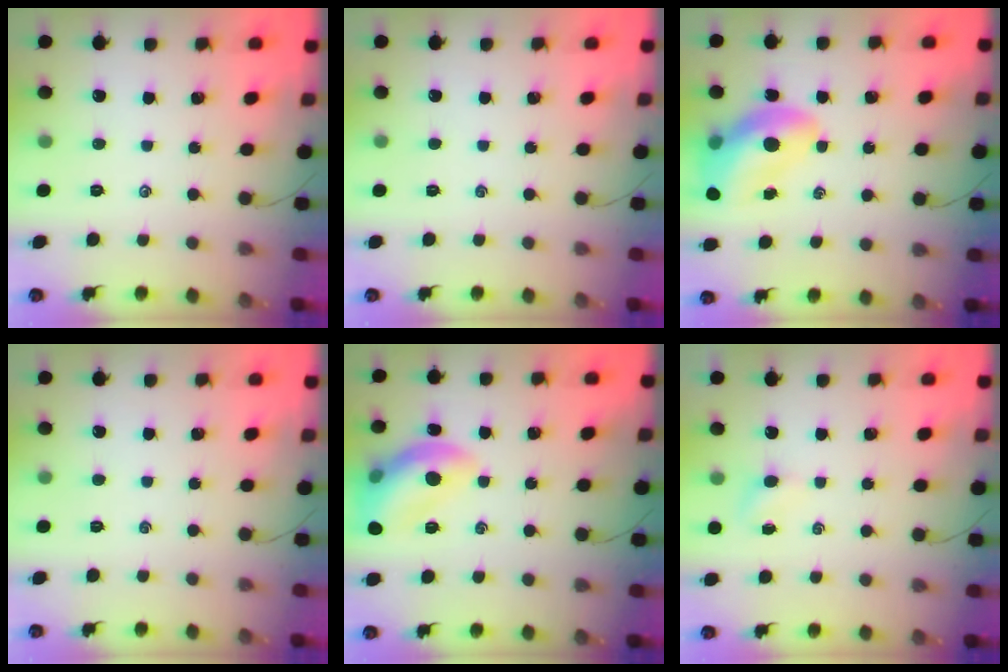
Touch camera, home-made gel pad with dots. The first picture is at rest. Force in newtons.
{"total": 0.0}
{"total": 14.5, "press": 13.9, "slide": 4.2}
{"total": 0.0}
{"total": 14.3, "press": 14.3, "slide": 1.1}
{"total": 2.9, "press": 2.7, "slide": 1.1}